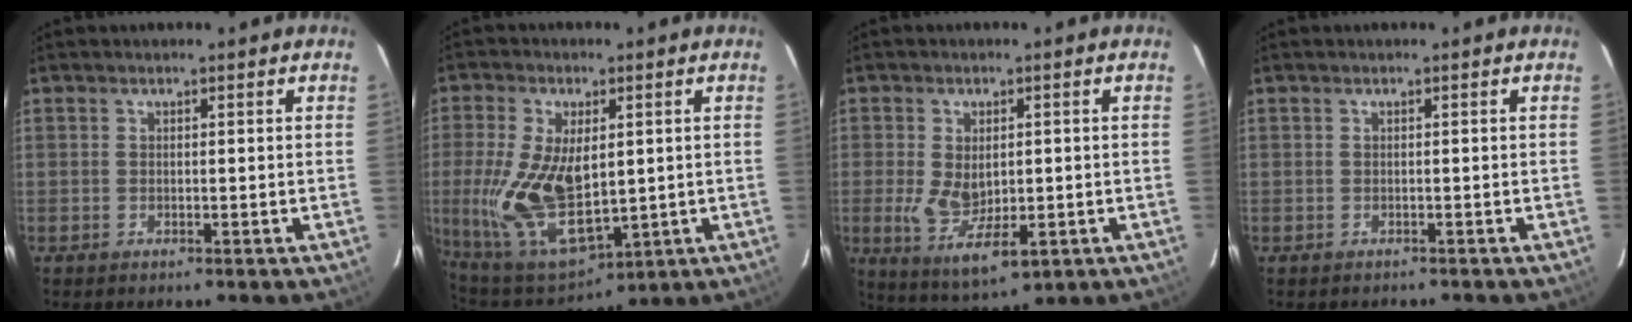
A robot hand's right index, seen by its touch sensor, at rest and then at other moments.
{"total": 18.2, "force": [-0.1, 9.8, 15.3], "torque": [-0.331, -0.019, 0.017]}
{"total": 9.2, "force": [-1.5, 4.7, 7.7], "torque": [-0.155, -0.020, -0.016]}
{"total": 1.1, "force": [-1.0, 0.3, -0.1], "torque": [0.000, 0.002, -0.011]}